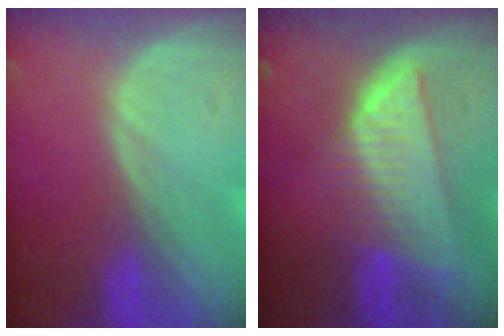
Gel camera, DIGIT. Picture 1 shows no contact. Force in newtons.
{"total": 8.3, "press": 7.3, "slide": 4.0}